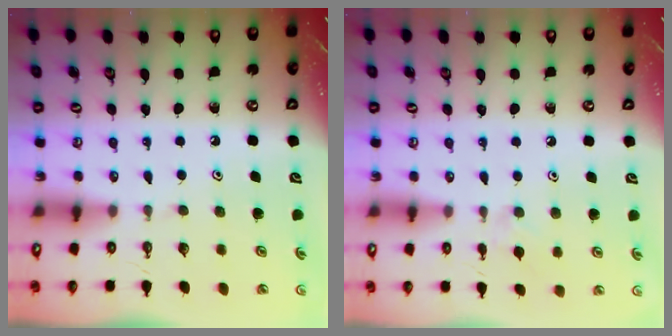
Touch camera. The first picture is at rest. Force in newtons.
{"total": 5.8, "press": 5.7, "slide": 0.9}